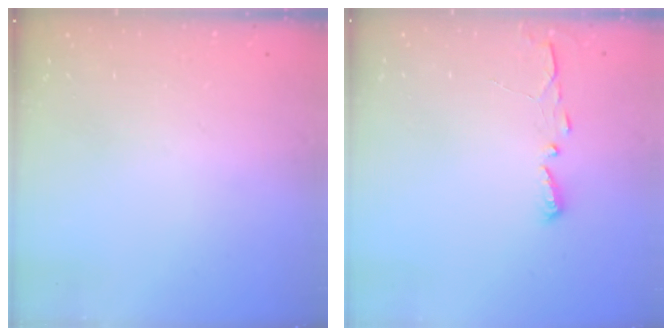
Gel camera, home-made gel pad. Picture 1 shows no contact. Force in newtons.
{"total": 3.1, "press": 3.1, "slide": 0.3}